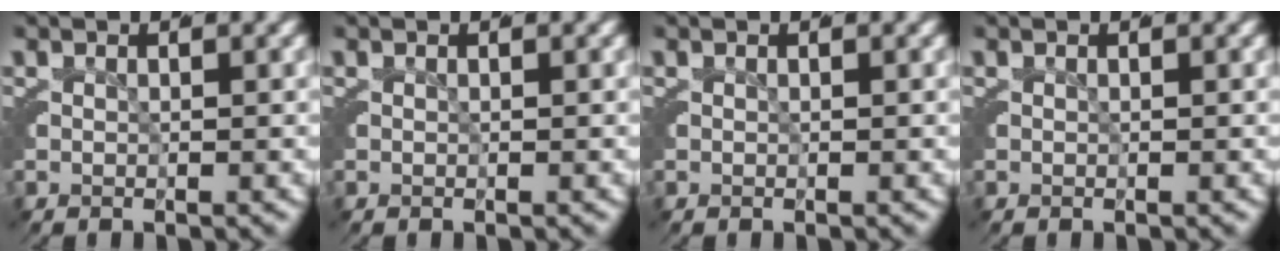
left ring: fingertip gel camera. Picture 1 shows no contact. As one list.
[{"total": 0.0}, {"total": 0.0}, {"total": 0.0}]